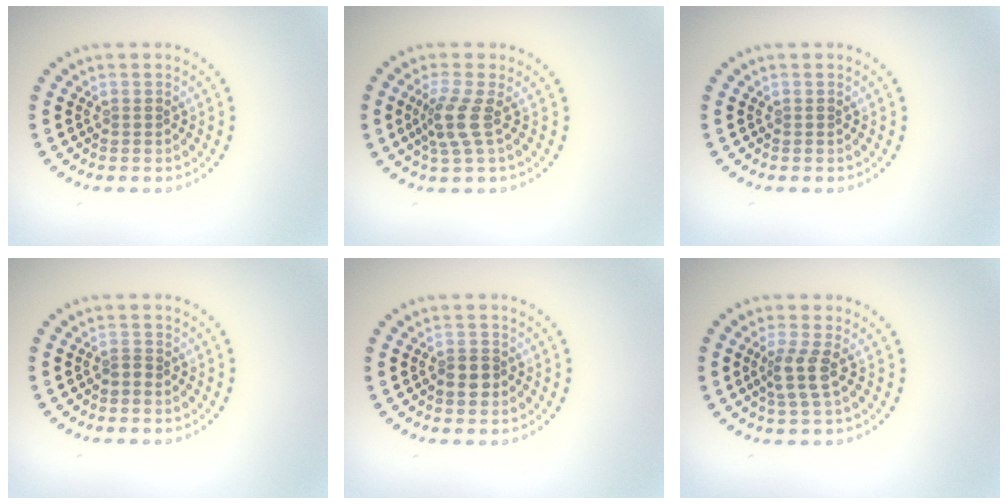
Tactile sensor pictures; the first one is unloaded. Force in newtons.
{"total": 2.7, "press": 2.2, "slide": 1.7}
{"total": 0.0}
{"total": 0.6, "press": 0.3, "slide": 0.5}
{"total": 1.9, "press": 1.7, "slide": 0.8}
{"total": 2.5, "press": 2.0, "slide": 1.5}